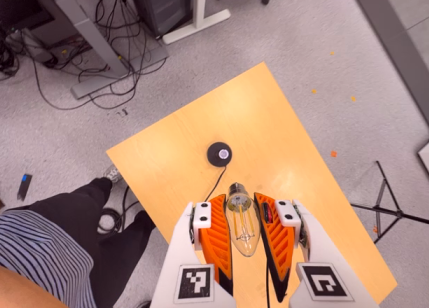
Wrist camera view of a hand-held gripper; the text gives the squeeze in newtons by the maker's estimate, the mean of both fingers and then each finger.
{"total": 23.0, "left": 24.7, "right": 21.3}